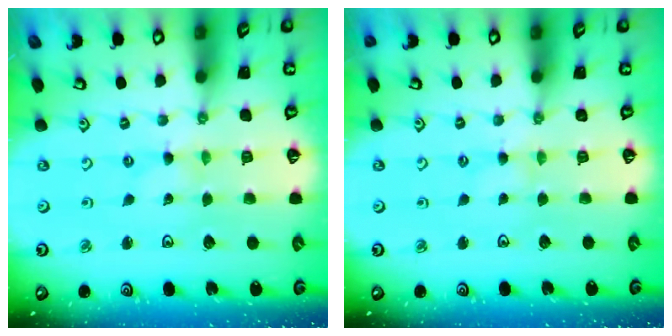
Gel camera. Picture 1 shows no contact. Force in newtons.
{"total": 1.1, "press": 1.1, "slide": 0.3}